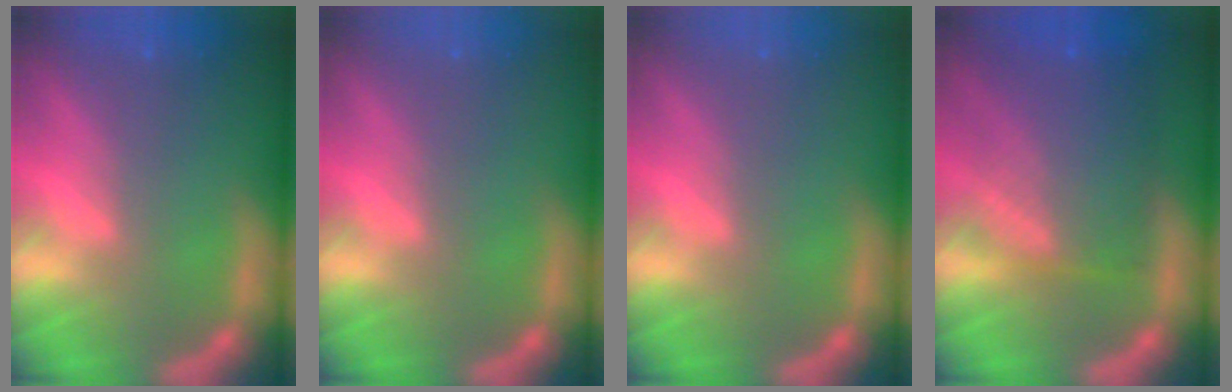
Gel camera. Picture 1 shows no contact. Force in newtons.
{"total": 0.0}
{"total": 0.0}
{"total": 9.1}